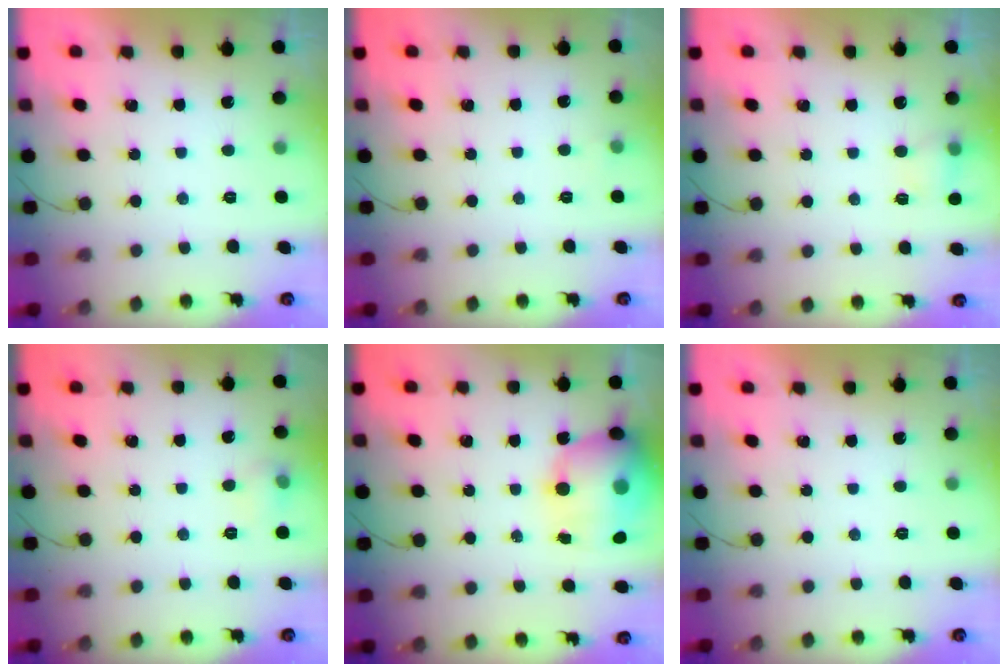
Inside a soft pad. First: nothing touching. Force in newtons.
{"total": 2.8, "press": 2.5, "slide": 1.1}
{"total": 5.3, "press": 5.1, "slide": 1.6}
{"total": 5.1, "press": 4.8, "slide": 1.8}
{"total": 18.8, "press": 18.3, "slide": 4.3}
{"total": 0.0}